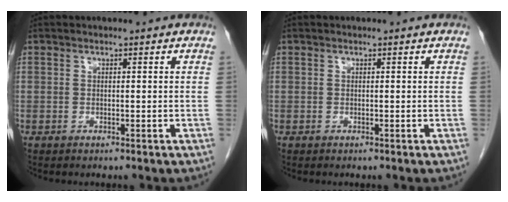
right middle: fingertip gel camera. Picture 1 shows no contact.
{"total": 0.0}